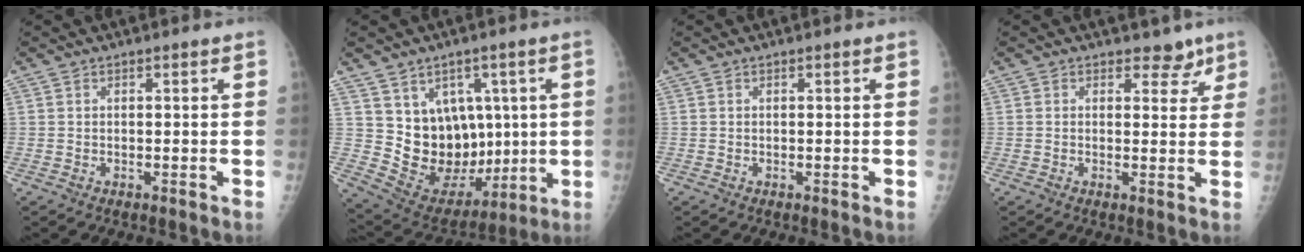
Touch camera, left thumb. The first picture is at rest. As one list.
[{"total": 14.8, "force": [3.0, 11.5, 8.7], "torque": [-0.089, -0.020, 0.091]}, {"total": 0.0}, {"total": 3.6, "force": [2.6, 2.1, 1.1], "torque": [0.016, -0.014, 0.031]}]